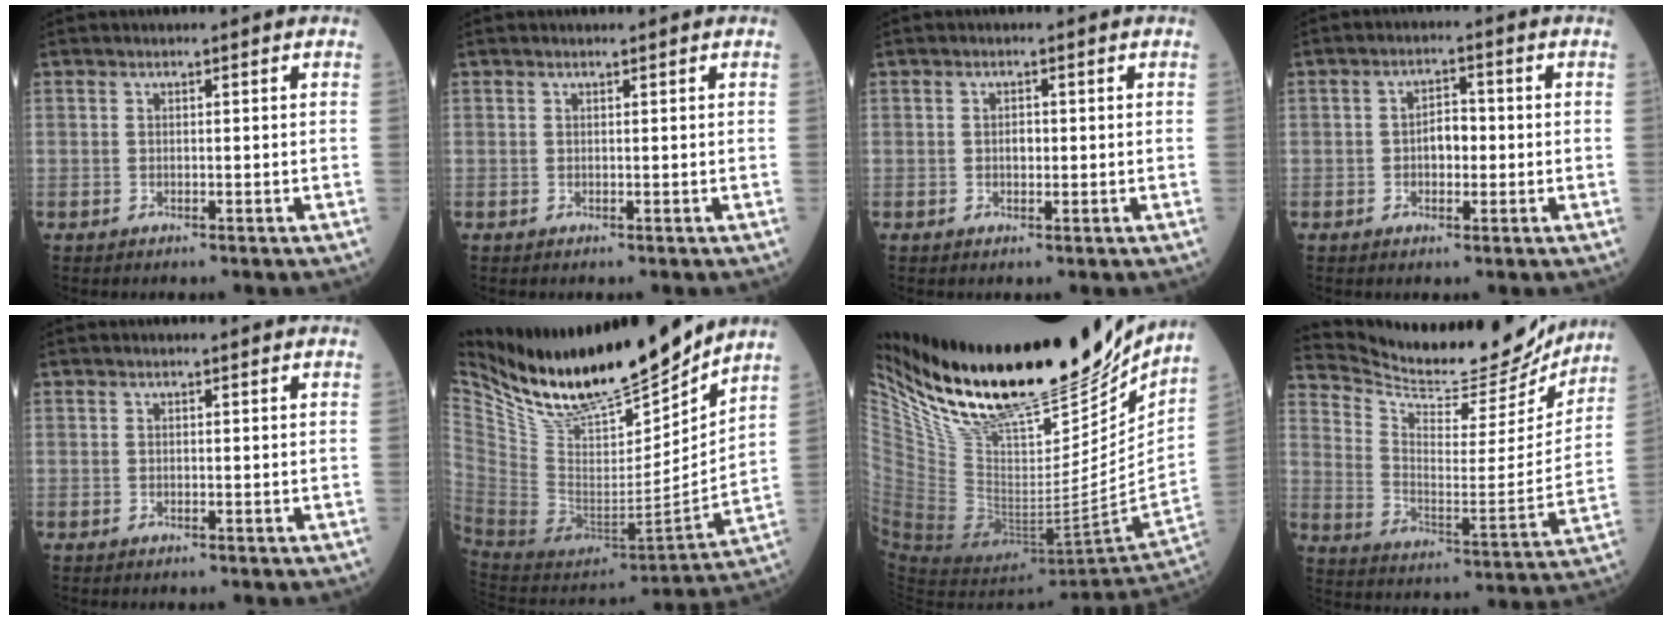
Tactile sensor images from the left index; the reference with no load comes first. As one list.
[{"total": 0.0}, {"total": 1.3, "force": [-0.2, 0.9, 0.9], "torque": [-0.017, -0.001, -0.005]}, {"total": 3.6, "force": [-0.7, 2.0, 2.8], "torque": [-0.047, 0.009, -0.014]}, {"total": 0.0}, {"total": 21.8, "force": [19.2, 3.4, 9.8], "torque": [-0.185, -0.045, 0.338]}, {"total": 30.6, "force": [25.2, 8.3, 15.1], "torque": [-0.262, -0.033, 0.401]}, {"total": 20.3, "force": [19.4, 3.9, 4.3], "torque": [-0.087, -0.049, 0.283]}]